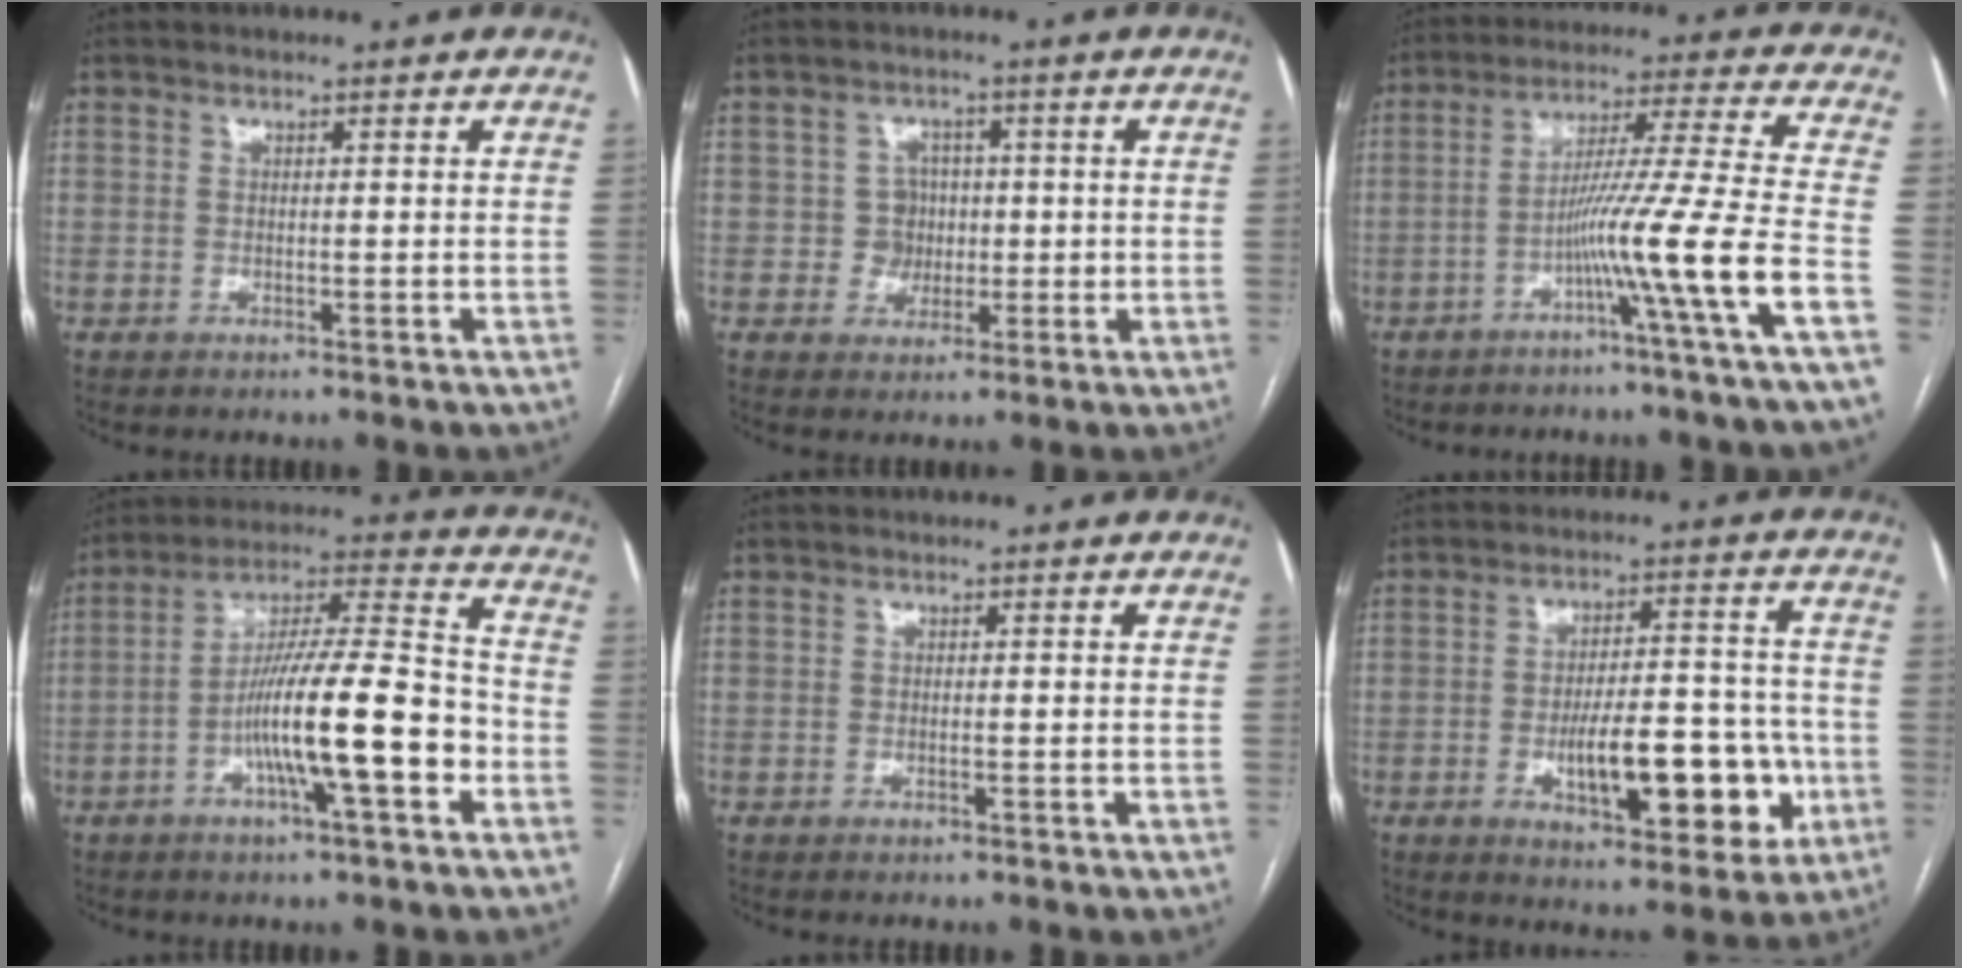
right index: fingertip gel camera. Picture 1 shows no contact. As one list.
[{"total": 4.0, "force": [0.1, 4.0, 0.6], "torque": [0.000, 0.014, 0.007]}, {"total": 12.4, "force": [-5.3, -3.3, 10.7], "torque": [-0.181, -0.001, -0.094]}, {"total": 15.5, "force": [-5.0, 1.3, 14.6], "torque": [-0.253, 0.009, -0.085]}, {"total": 0.0}, {"total": 14.1, "force": [-3.9, 5.0, 12.6], "torque": [-0.183, 0.015, -0.049]}]